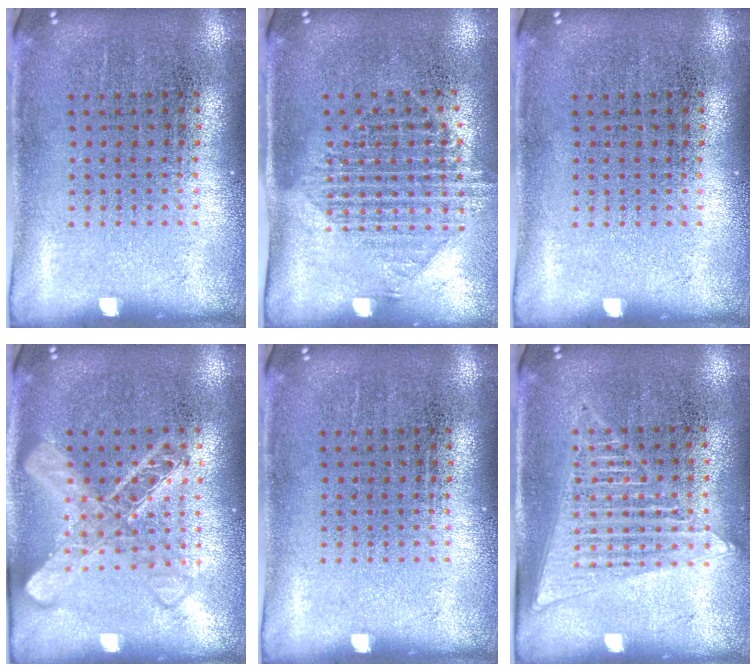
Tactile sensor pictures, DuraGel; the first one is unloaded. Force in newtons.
{"total": 1.5, "press": 1.3, "slide": 0.9}
{"total": 0.0}
{"total": 2.0, "press": 2.0, "slide": 0.2}
{"total": 0.0}
{"total": 1.6, "press": 1.5, "slide": 0.6}